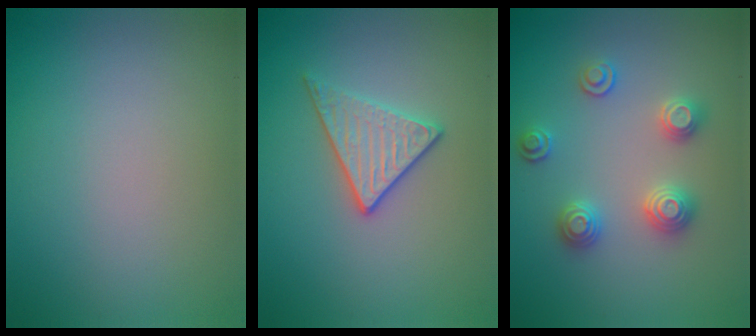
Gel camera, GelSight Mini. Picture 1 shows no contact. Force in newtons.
{"total": 2.8, "press": 2.6, "slide": 1.0}
{"total": 2.9, "press": 2.8, "slide": 0.8}